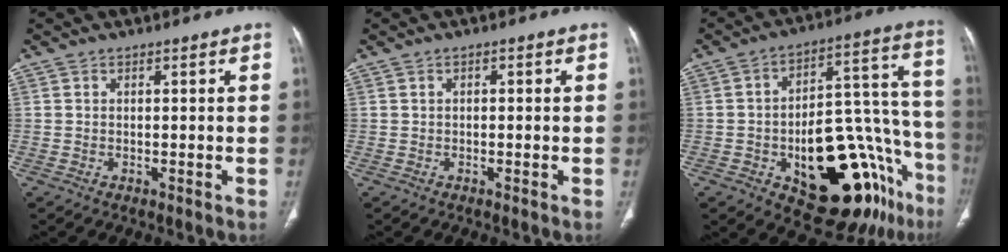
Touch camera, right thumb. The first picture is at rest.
{"total": 0.5, "force": [0.0, 0.3, 0.4], "torque": [-0.005, 0.002, -0.001]}
{"total": 26.3, "force": [-12.2, 11.3, 20.3], "torque": [-0.198, 0.092, -0.160]}